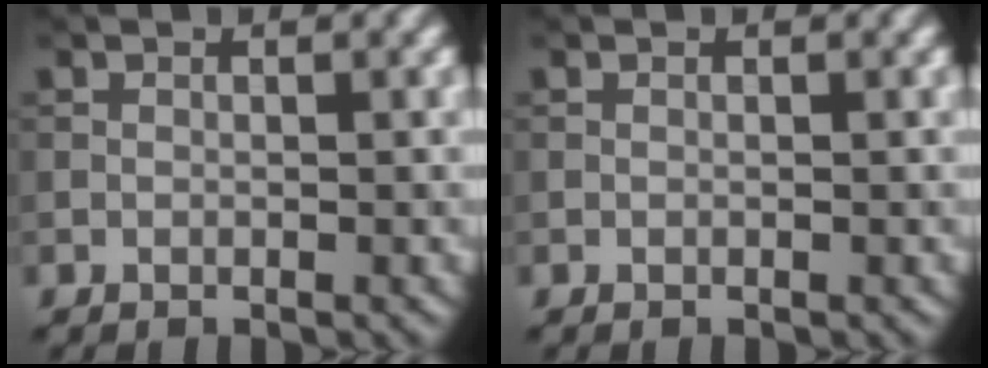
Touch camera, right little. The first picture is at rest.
{"total": 0.0}